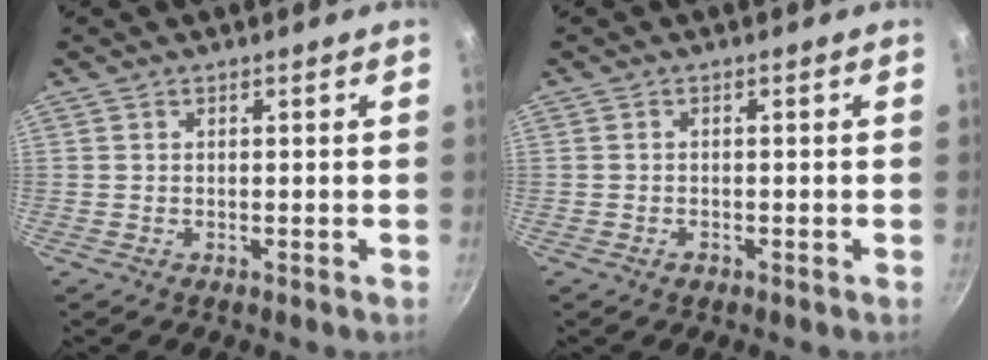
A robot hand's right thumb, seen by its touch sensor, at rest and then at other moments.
{"total": 1.0, "force": [-0.6, 0.6, 0.5], "torque": [-0.011, 0.003, -0.013]}